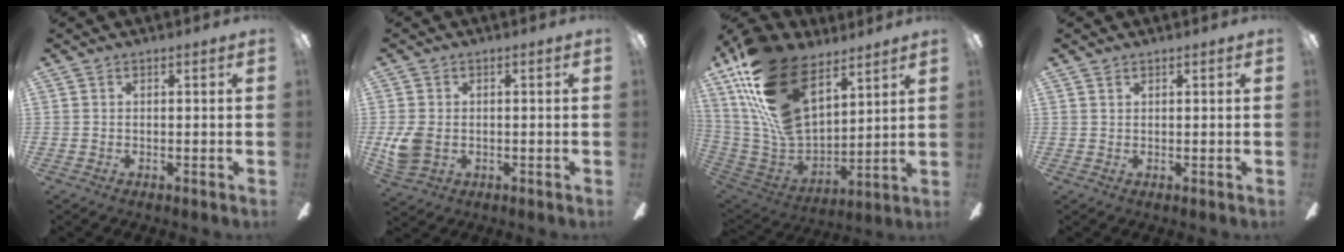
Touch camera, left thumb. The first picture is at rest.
{"total": 6.1, "force": [-0.5, 4.6, 3.9], "torque": [-0.076, 0.005, -0.007]}
{"total": 25.5, "force": [13.7, 13.8, 16.5], "torque": [-0.352, -0.070, 0.253]}
{"total": 1.0, "force": [0.8, 0.5, 0.2], "torque": [-0.006, 0.002, 0.015]}